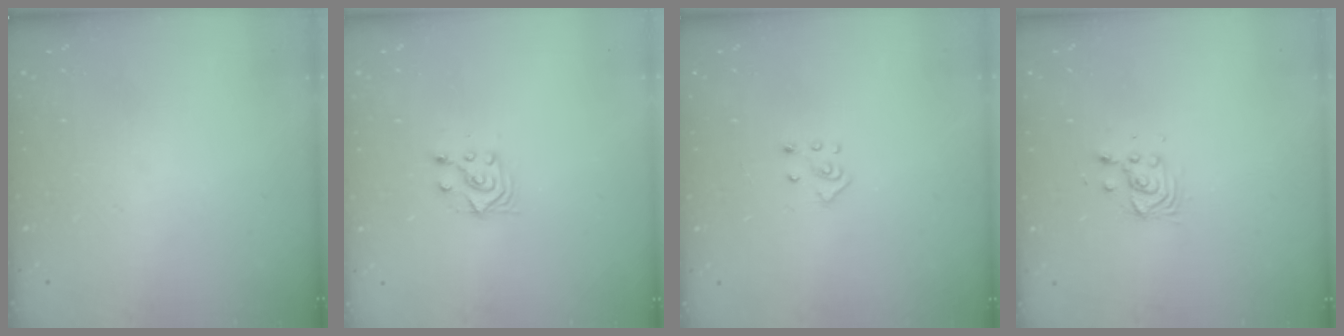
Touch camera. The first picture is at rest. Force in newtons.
{"total": 4.9, "press": 4.8, "slide": 1.0}
{"total": 3.9, "press": 3.8, "slide": 0.3}
{"total": 3.4, "press": 3.4, "slide": 0.4}